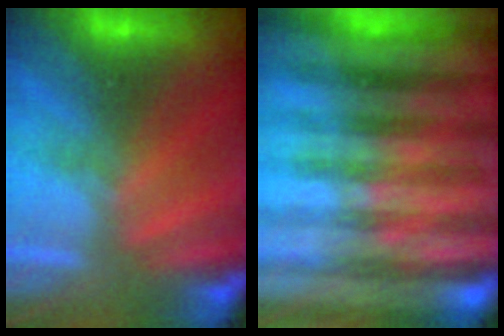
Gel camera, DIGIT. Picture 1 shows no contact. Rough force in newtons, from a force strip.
{"total": 8.7}